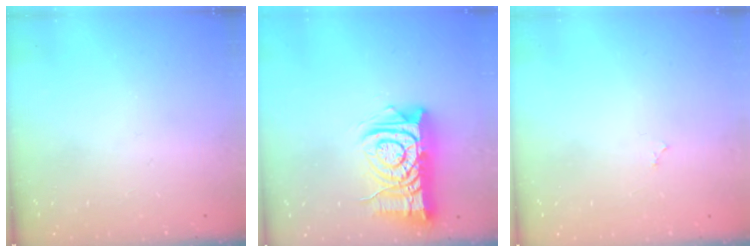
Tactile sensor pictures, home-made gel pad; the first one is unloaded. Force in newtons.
{"total": 13.2, "press": 13.2, "slide": 1.5}
{"total": 1.8, "press": 1.8, "slide": 0.3}